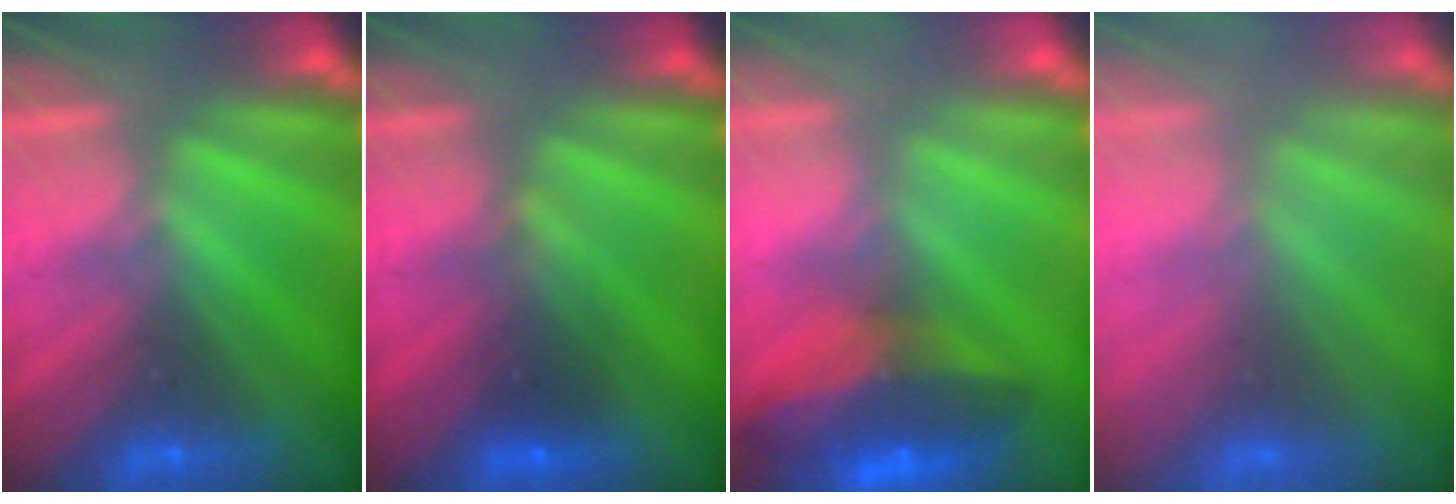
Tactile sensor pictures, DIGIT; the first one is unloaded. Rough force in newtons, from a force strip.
{"total": 2.8}
{"total": 8.2}
{"total": 8.0}